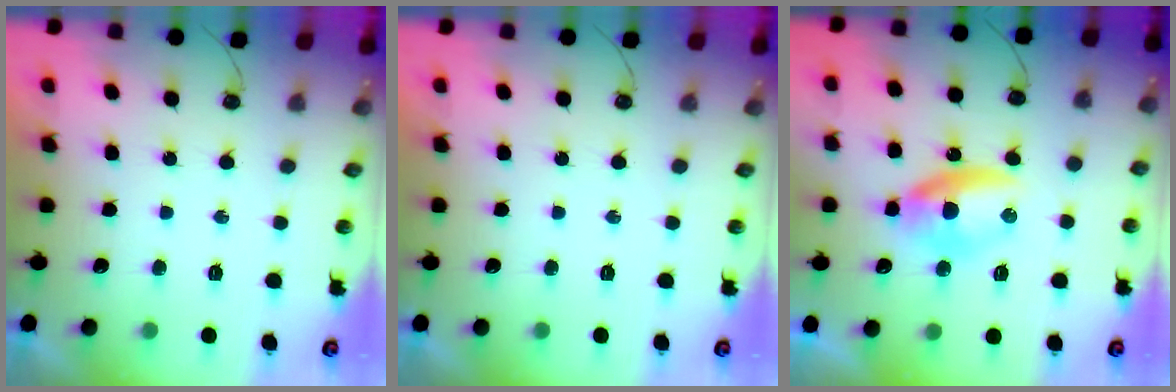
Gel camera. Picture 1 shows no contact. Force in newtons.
{"total": 0.0}
{"total": 8.7, "press": 8.5, "slide": 1.6}